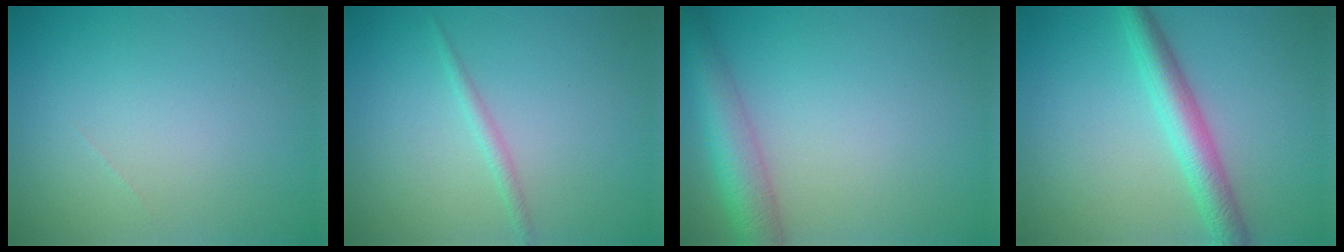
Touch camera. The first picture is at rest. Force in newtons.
{"total": 1.2, "press": 1.2, "slide": 0.0}
{"total": 4.9, "press": 4.9, "slide": 0.2}
{"total": 4.3, "press": 4.3, "slide": 0.1}